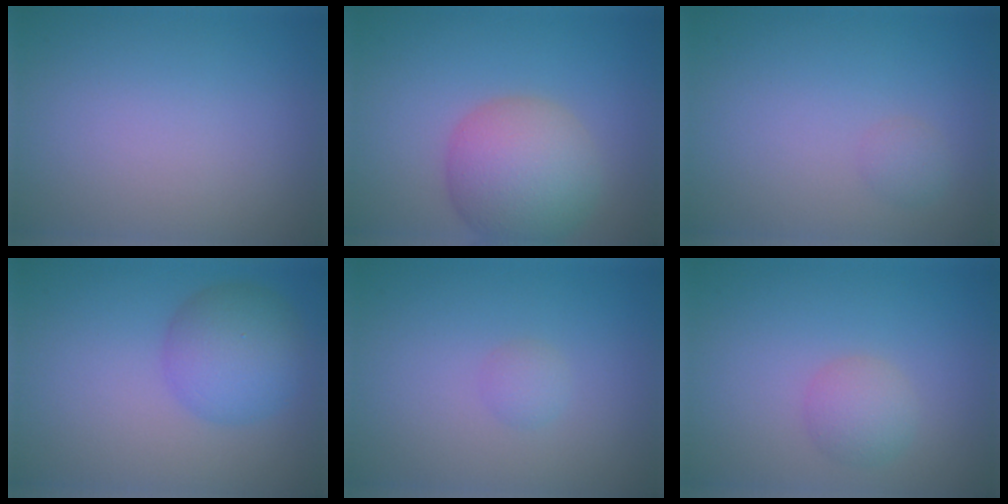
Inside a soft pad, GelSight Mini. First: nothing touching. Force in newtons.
{"total": 7.2, "press": 7.2, "slide": 0.5}
{"total": 1.0, "press": 1.0, "slide": 0.0}
{"total": 5.1, "press": 5.1, "slide": 0.2}
{"total": 1.0, "press": 1.0, "slide": 0.1}
{"total": 2.3, "press": 2.3, "slide": 0.1}